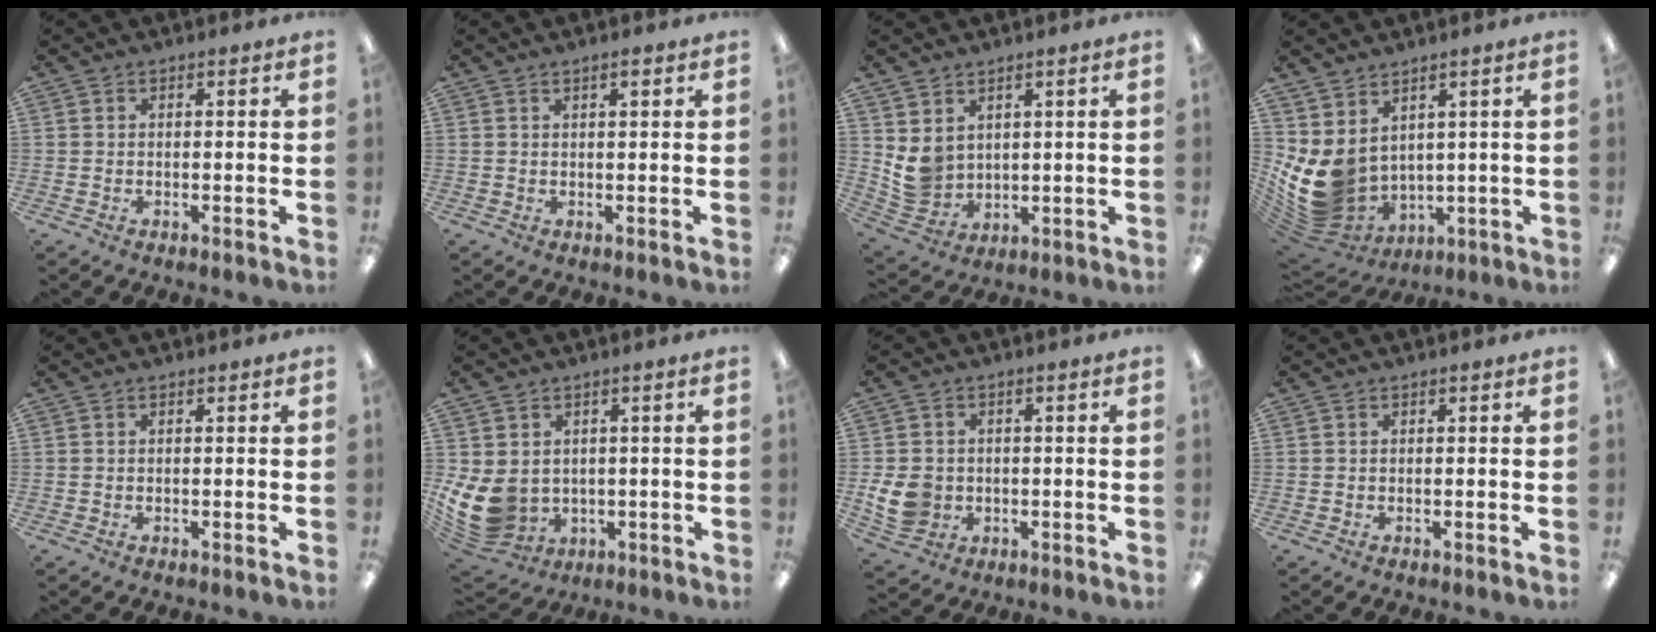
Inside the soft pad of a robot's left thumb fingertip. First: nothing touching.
{"total": 1.4, "force": [0.9, 0.3, 1.0], "torque": [-0.021, 0.000, 0.016]}
{"total": 6.5, "force": [2.6, 5.5, 2.2], "torque": [-0.063, -0.013, 0.056]}
{"total": 9.5, "force": [2.2, 7.7, 5.2], "torque": [-0.136, -0.035, 0.056]}
{"total": 0.0}
{"total": 10.5, "force": [-0.5, 8.8, 5.8], "torque": [-0.149, -0.007, -0.002]}
{"total": 7.7, "force": [-0.9, 6.6, 3.8], "torque": [-0.081, 0.008, -0.014]}
{"total": 0.0}